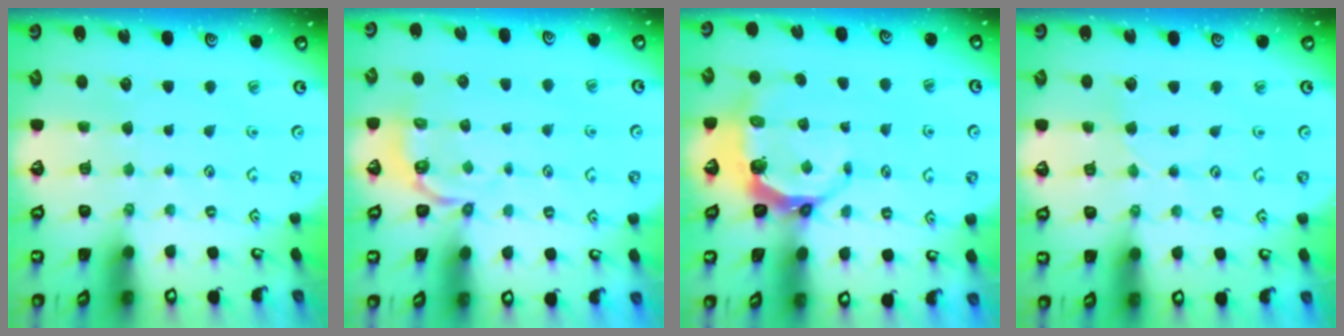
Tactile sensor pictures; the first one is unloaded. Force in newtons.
{"total": 3.4, "press": 2.6, "slide": 2.2}
{"total": 6.8, "press": 5.7, "slide": 3.8}
{"total": 2.0, "press": 2.0, "slide": 0.2}